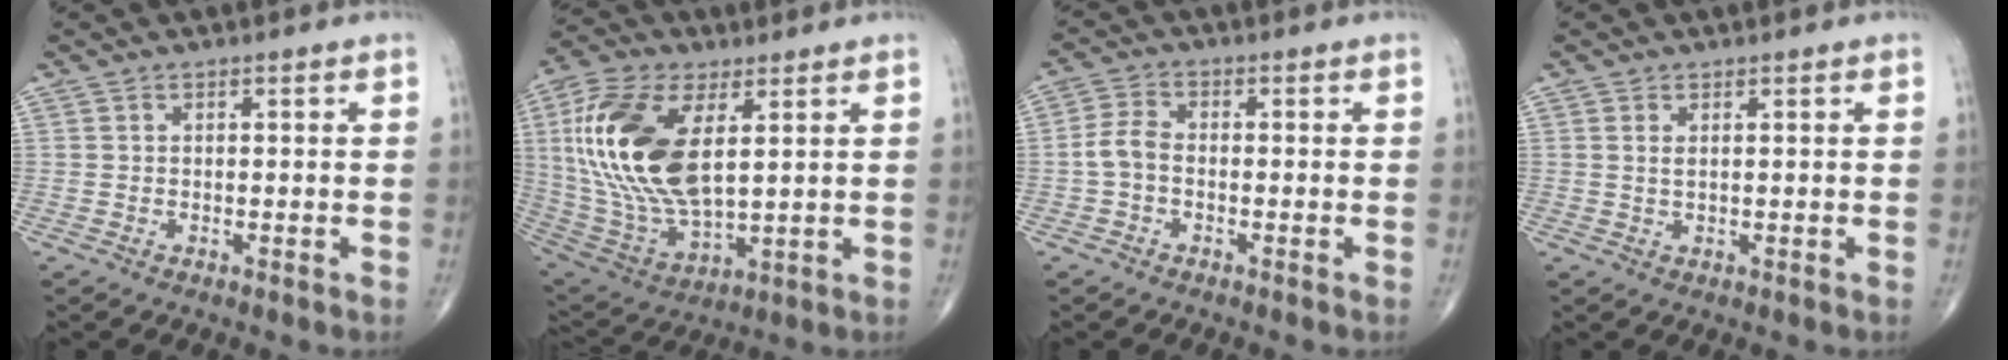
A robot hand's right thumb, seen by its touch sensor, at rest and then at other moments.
{"total": 22.1, "force": [5.0, 11.0, 18.6], "torque": [-0.391, -0.023, 0.096]}
{"total": 4.0, "force": [-0.9, 2.5, 2.9], "torque": [-0.061, 0.013, -0.027]}
{"total": 1.2, "force": [0.5, 0.5, 1.0], "torque": [-0.022, -0.002, 0.012]}